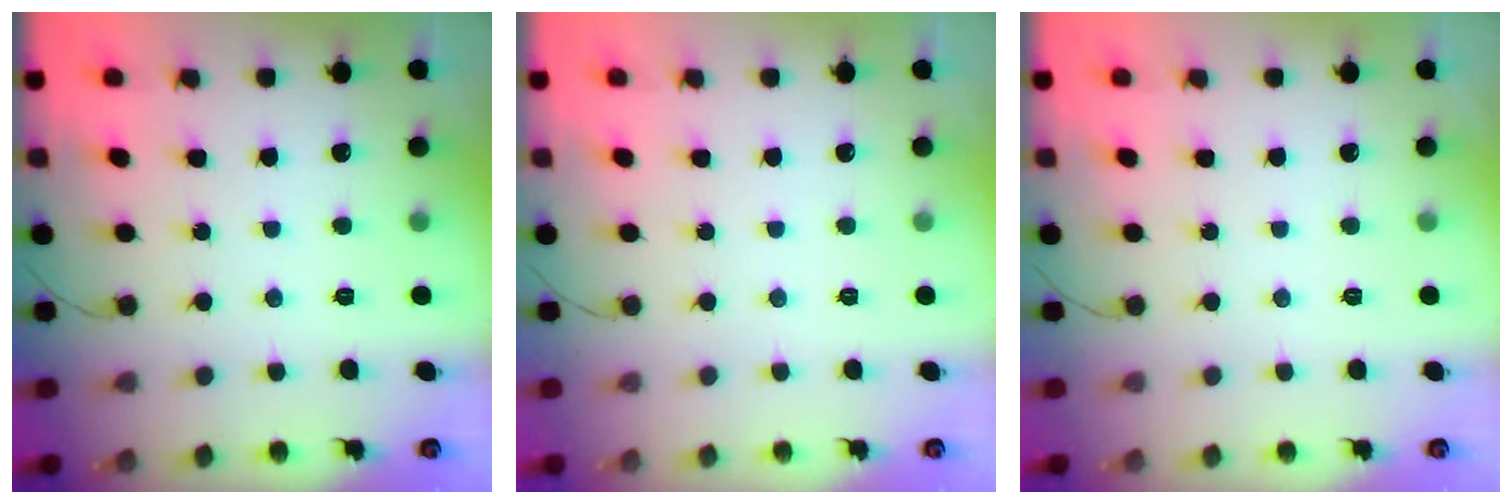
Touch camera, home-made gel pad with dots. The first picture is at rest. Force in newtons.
{"total": 0.0}
{"total": 0.0}